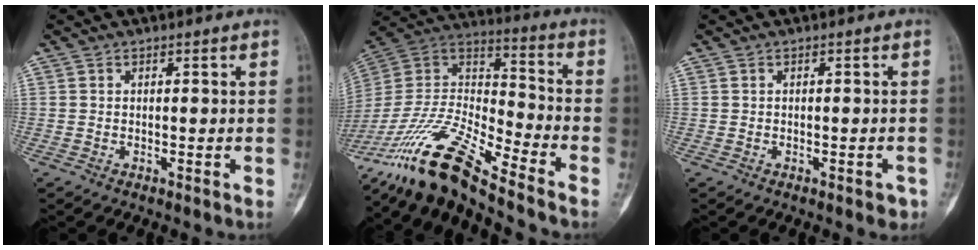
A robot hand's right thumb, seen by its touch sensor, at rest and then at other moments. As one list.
[{"total": 19.1, "force": [-15.2, 2.7, 11.2], "torque": [-0.222, 0.069, -0.291]}, {"total": 1.6, "force": [-0.9, 0.8, 1.1], "torque": [-0.007, 0.007, -0.007]}]